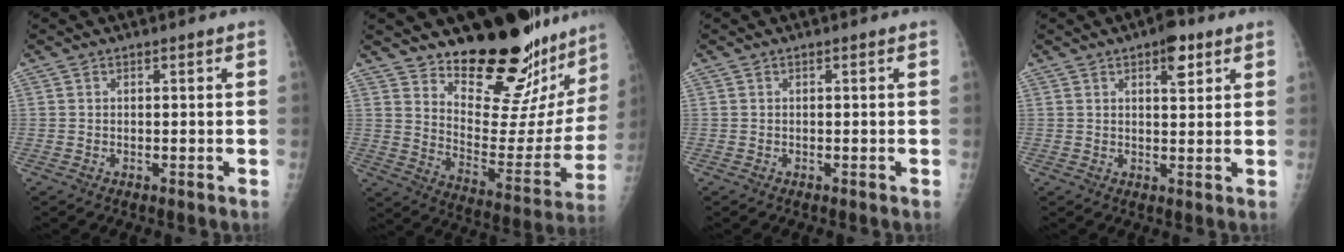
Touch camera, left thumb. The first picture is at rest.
{"total": 24.3, "force": [20.7, 7.1, 10.5], "torque": [-0.113, -0.176, 0.289]}
{"total": 0.0}
{"total": 5.0, "force": [2.8, 2.2, 3.6], "torque": [-0.035, -0.012, 0.036]}